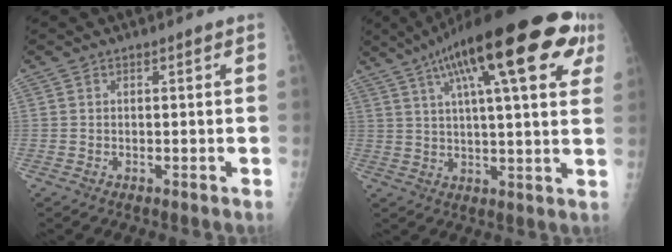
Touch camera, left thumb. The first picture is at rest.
{"total": 25.1, "force": [12.2, 6.7, 20.9], "torque": [-0.307, 0.011, 0.175]}